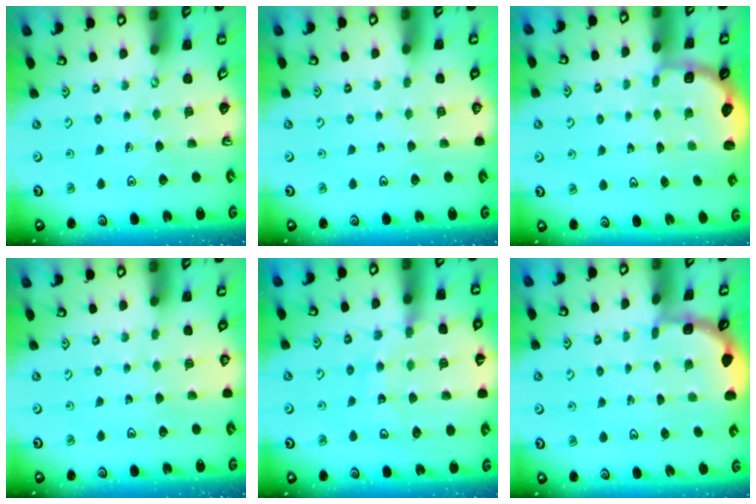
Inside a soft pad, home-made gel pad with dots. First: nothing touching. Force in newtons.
{"total": 0.0}
{"total": 2.6, "press": 2.1, "slide": 1.5}
{"total": 0.0}
{"total": 12.0, "press": 11.9, "slide": 1.5}
{"total": 2.1, "press": 2.1, "slide": 0.2}